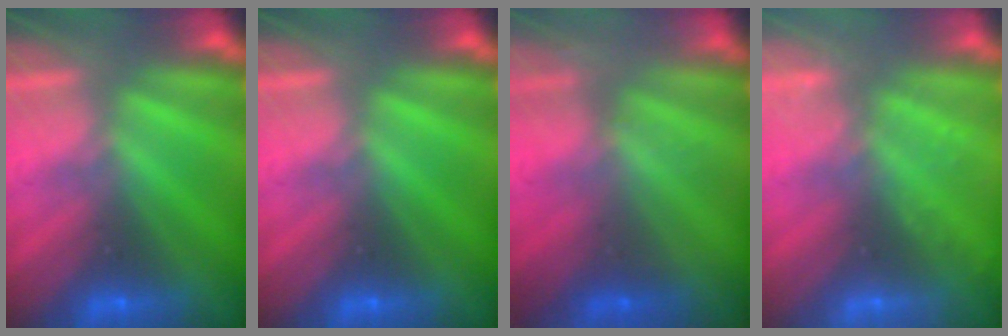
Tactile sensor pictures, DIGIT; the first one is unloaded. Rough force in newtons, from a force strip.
{"total": 0.0}
{"total": 2.3}
{"total": 2.2}